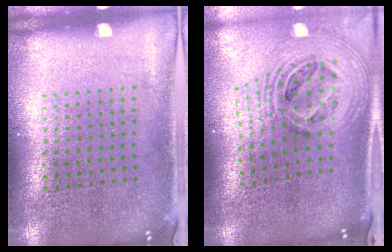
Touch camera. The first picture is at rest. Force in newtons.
{"total": 2.6, "press": 1.9, "slide": 1.9}